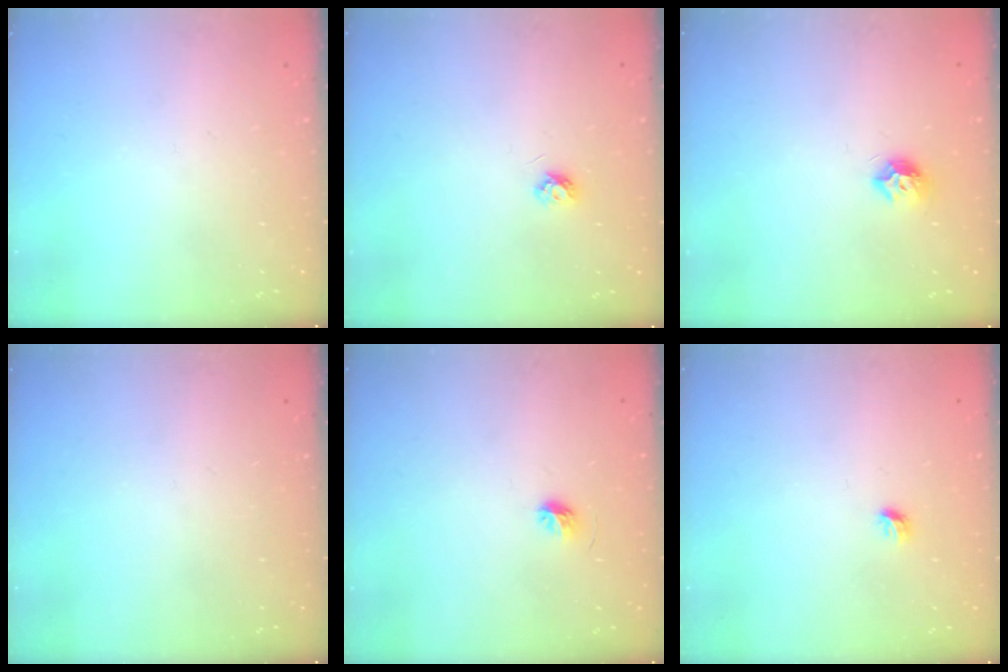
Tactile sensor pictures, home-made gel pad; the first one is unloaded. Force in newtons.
{"total": 3.9, "press": 3.9, "slide": 0.6}
{"total": 7.9, "press": 7.9, "slide": 0.8}
{"total": 0.0}
{"total": 4.2, "press": 3.9, "slide": 1.4}
{"total": 3.9, "press": 3.8, "slide": 0.9}